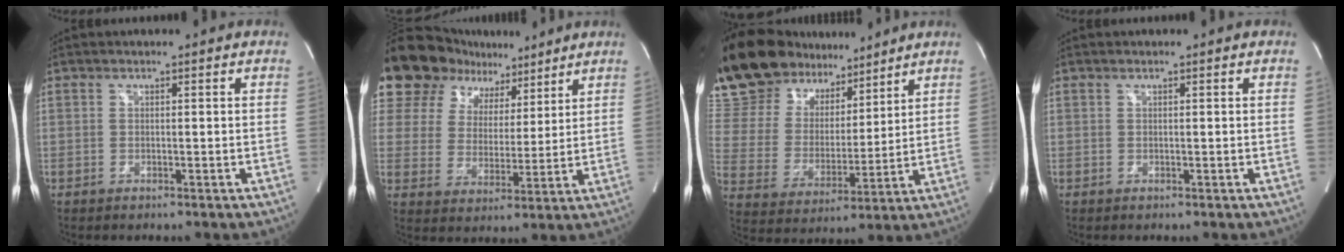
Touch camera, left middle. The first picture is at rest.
{"total": 14.8, "force": [11.1, 8.6, 4.7], "torque": [-0.088, 0.034, 0.186]}
{"total": 18.3, "force": [15.8, 6.2, 6.7], "torque": [-0.142, 0.027, 0.292]}
{"total": 0.0}